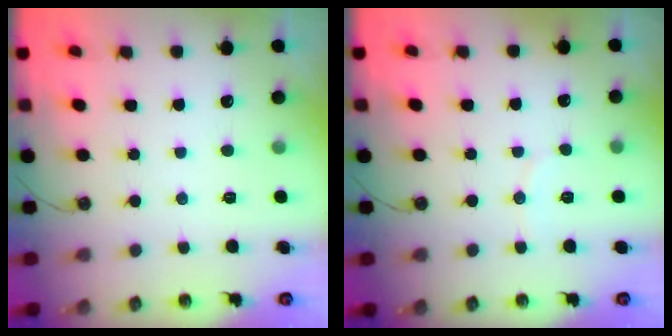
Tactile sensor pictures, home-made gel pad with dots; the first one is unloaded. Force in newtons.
{"total": 3.5, "press": 3.5, "slide": 0.4}